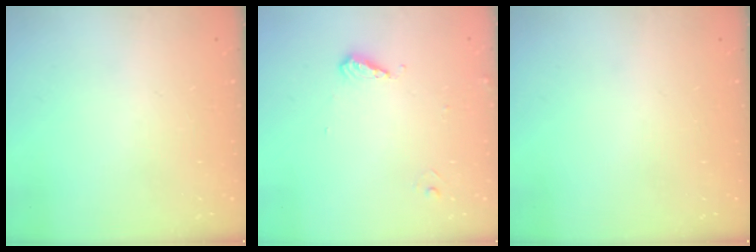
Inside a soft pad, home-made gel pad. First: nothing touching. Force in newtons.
{"total": 5.0, "press": 4.9, "slide": 0.6}
{"total": 0.0}